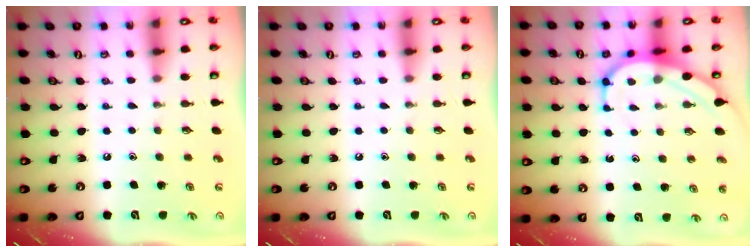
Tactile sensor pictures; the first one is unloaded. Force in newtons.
{"total": 0.0}
{"total": 7.9, "press": 7.9, "slide": 0.8}